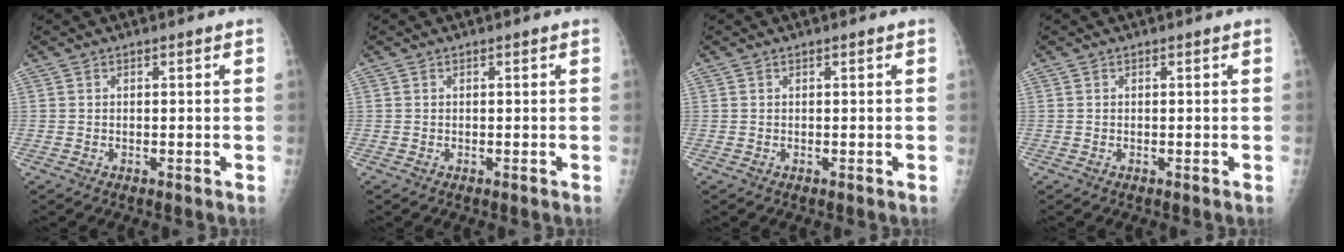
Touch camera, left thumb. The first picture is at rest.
{"total": 0.0}
{"total": 0.0}
{"total": 0.0}